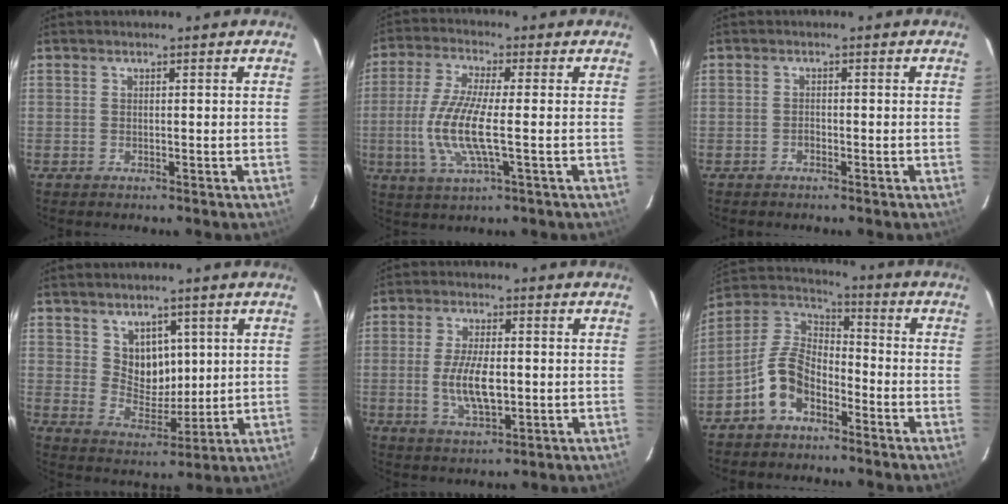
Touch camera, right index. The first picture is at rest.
{"total": 10.9, "force": [-1.7, 2.0, 10.6], "torque": [-0.224, -0.008, -0.036]}
{"total": 0.8, "force": [-0.6, 0.5, 0.2], "torque": [-0.003, 0.002, -0.010]}
{"total": 7.1, "force": [2.9, 5.6, 3.2], "torque": [-0.051, 0.000, 0.063]}
{"total": 8.3, "force": [-0.9, 3.3, 7.6], "torque": [-0.149, -0.007, -0.014]}
{"total": 10.1, "force": [-5.6, 5.8, 6.0], "torque": [-0.135, 0.021, -0.112]}